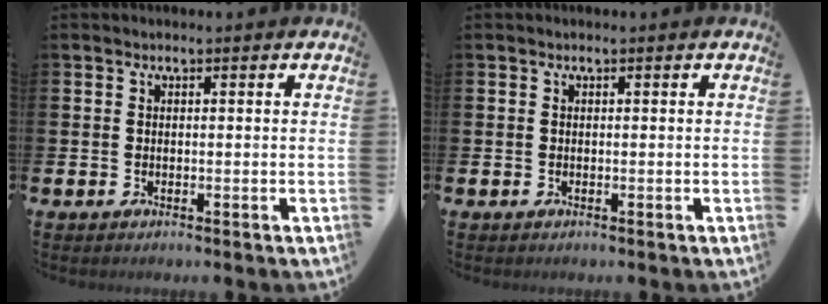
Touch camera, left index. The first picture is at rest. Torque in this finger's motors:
{"motor_torque": [-0.06, 0.04, 0.00, 0.01]}